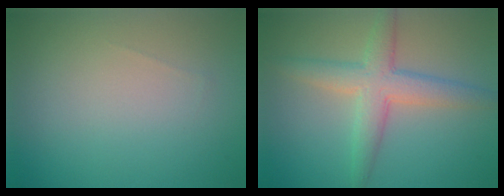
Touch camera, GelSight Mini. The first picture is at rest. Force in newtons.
{"total": 4.5, "press": 4.5, "slide": 0.1}